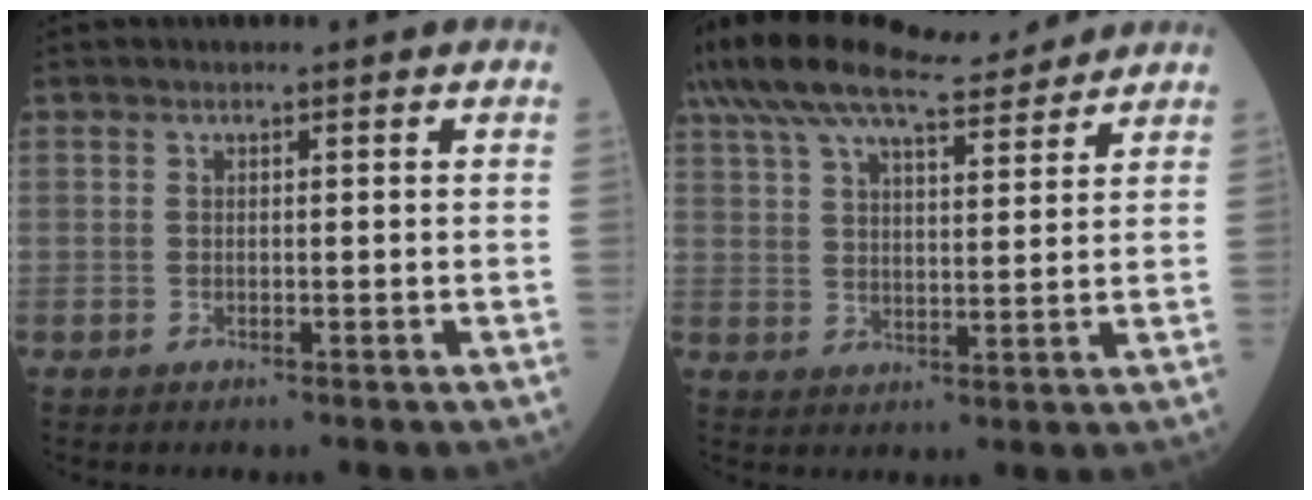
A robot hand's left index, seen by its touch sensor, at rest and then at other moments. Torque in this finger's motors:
{"motor_torque": [0.97, -1.16, 0.03, 0.21]}